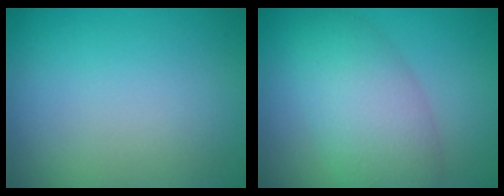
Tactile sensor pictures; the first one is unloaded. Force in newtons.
{"total": 6.4, "press": 6.4, "slide": 0.2}